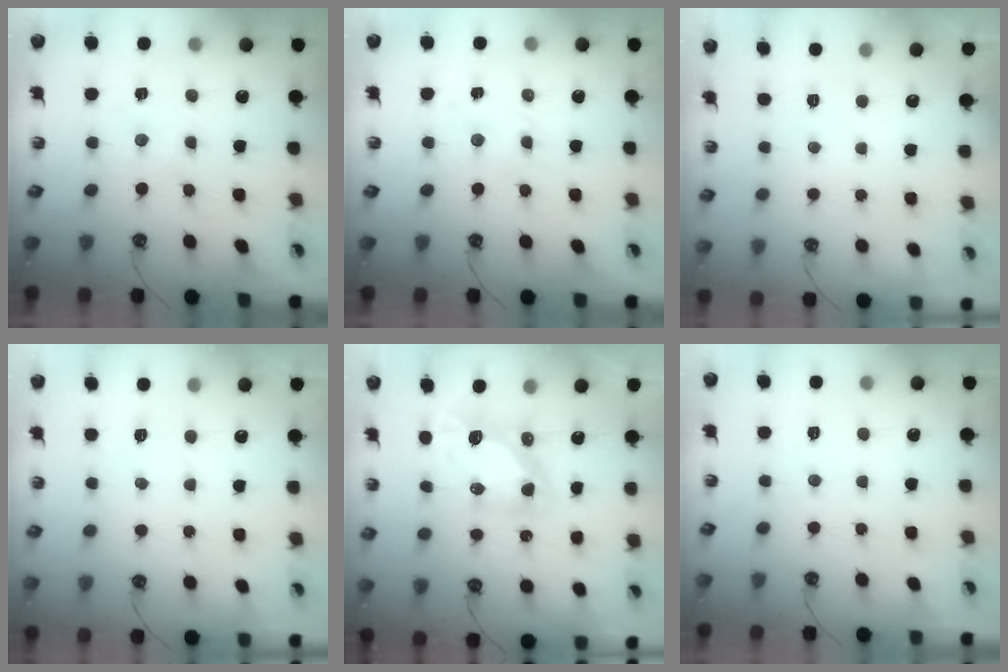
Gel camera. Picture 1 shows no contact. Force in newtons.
{"total": 2.3, "press": 2.3, "slide": 0.3}
{"total": 0.0}
{"total": 2.8, "press": 2.8, "slide": 0.5}
{"total": 9.2, "press": 9.1, "slide": 1.0}
{"total": 3.2, "press": 3.2, "slide": 0.5}